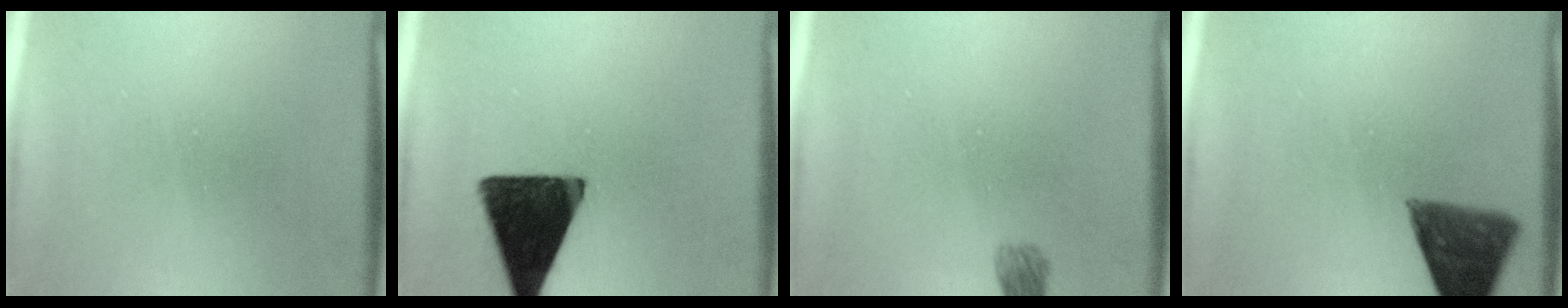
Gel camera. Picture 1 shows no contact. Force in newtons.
{"total": 17.4}
{"total": 2.3}
{"total": 8.6}